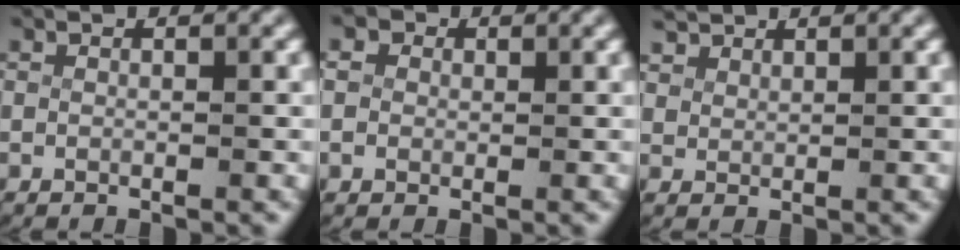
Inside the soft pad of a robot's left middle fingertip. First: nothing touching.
{"total": 2.8, "force": [0.5, 2.6, 0.8], "torque": [-0.034, -0.003, 0.006]}
{"total": 2.3, "force": [2.2, 0.6, 0.4], "torque": [-0.016, 0.000, 0.049]}